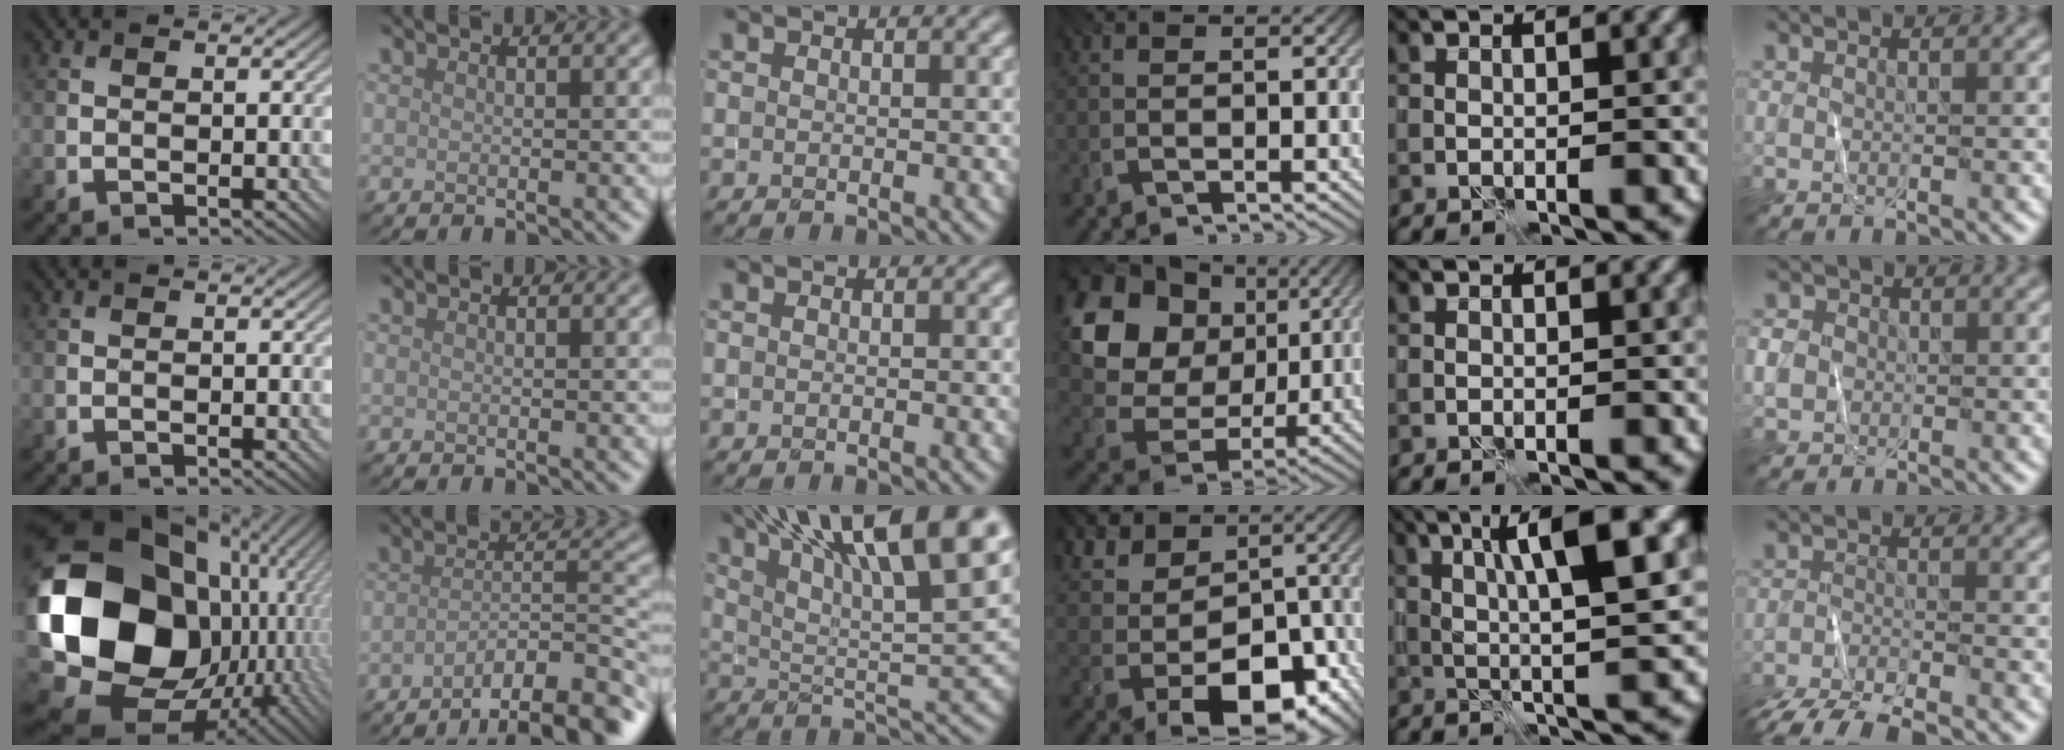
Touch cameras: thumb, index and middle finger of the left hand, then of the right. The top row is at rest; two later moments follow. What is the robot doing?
{"motion": "fold", "object": "shorts"}